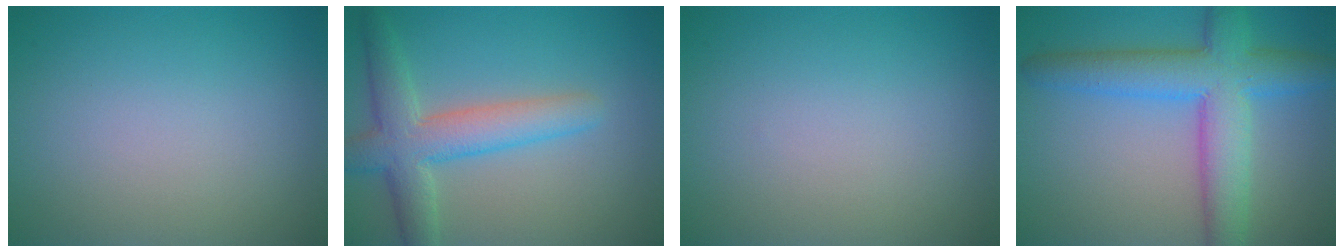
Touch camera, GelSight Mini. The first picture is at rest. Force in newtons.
{"total": 5.4, "press": 5.4, "slide": 0.1}
{"total": 0.0}
{"total": 7.7, "press": 7.7, "slide": 0.2}